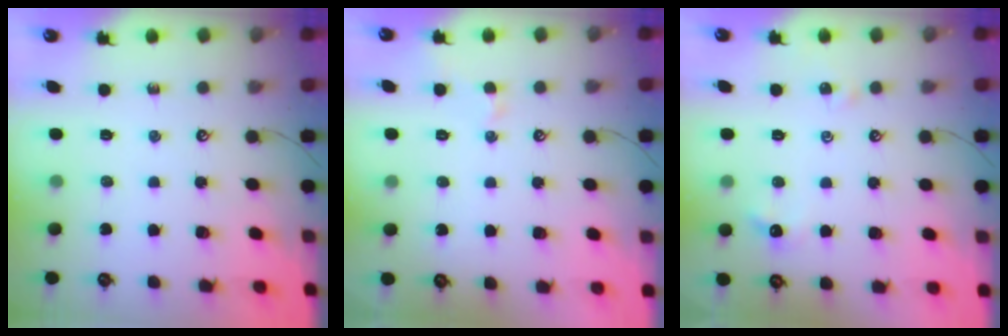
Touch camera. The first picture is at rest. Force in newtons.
{"total": 0.5, "press": 0.5, "slide": 0.2}
{"total": 2.3, "press": 2.2, "slide": 0.6}